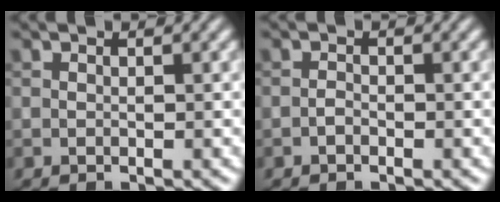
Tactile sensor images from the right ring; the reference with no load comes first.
{"total": 0.6, "force": [-0.4, 0.3, 0.4], "torque": [-0.007, 0.001, -0.008]}